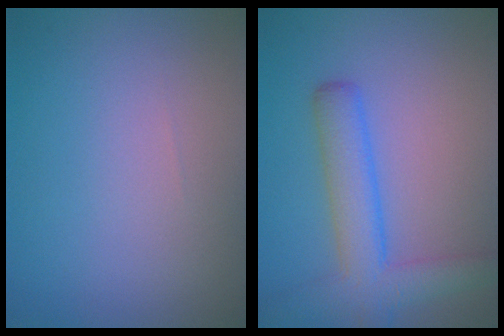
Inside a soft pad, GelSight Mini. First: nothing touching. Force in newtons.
{"total": 4.8, "press": 4.8, "slide": 0.1}